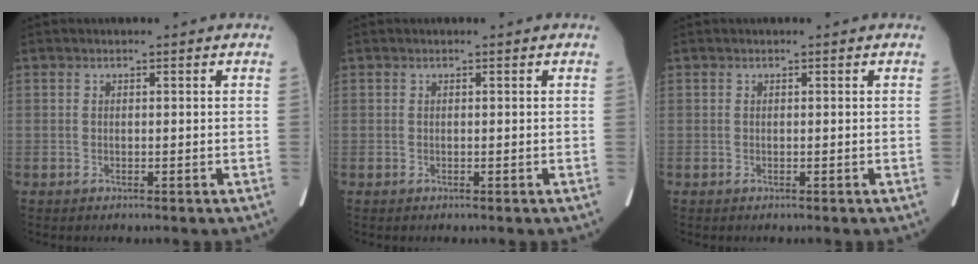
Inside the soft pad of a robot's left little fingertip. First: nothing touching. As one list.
[{"total": 0.0}, {"total": 0.0}]